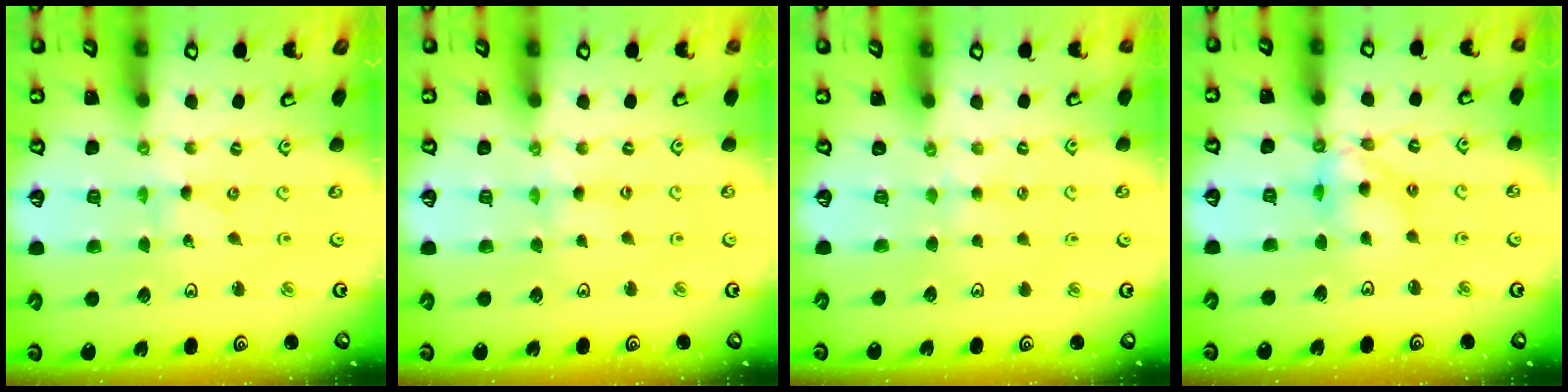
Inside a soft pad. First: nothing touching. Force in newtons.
{"total": 0.9, "press": 0.8, "slide": 0.2}
{"total": 2.0, "press": 2.0, "slide": 0.4}
{"total": 11.6, "press": 11.5, "slide": 1.5}